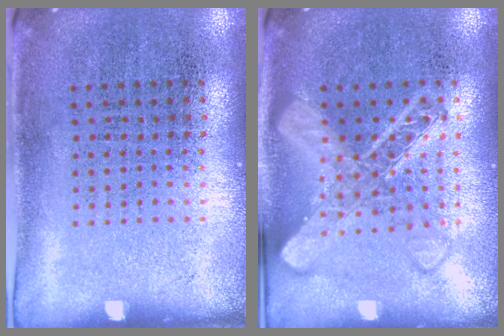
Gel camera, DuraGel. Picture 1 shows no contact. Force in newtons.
{"total": 3.0, "press": 3.0, "slide": 0.4}